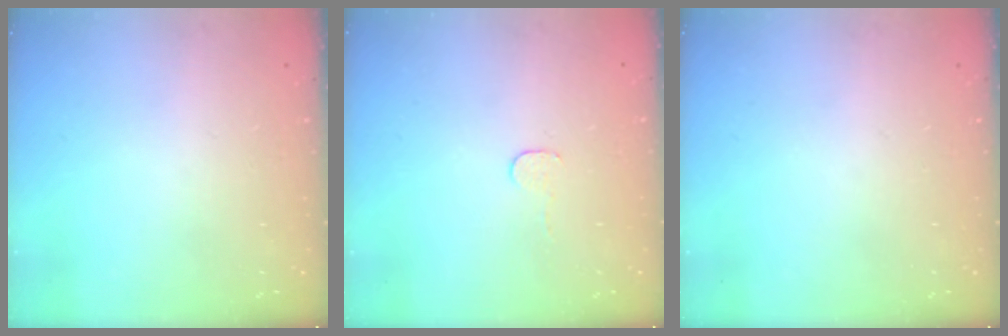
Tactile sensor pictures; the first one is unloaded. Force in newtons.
{"total": 2.7, "press": 2.7, "slide": 0.2}
{"total": 0.0}